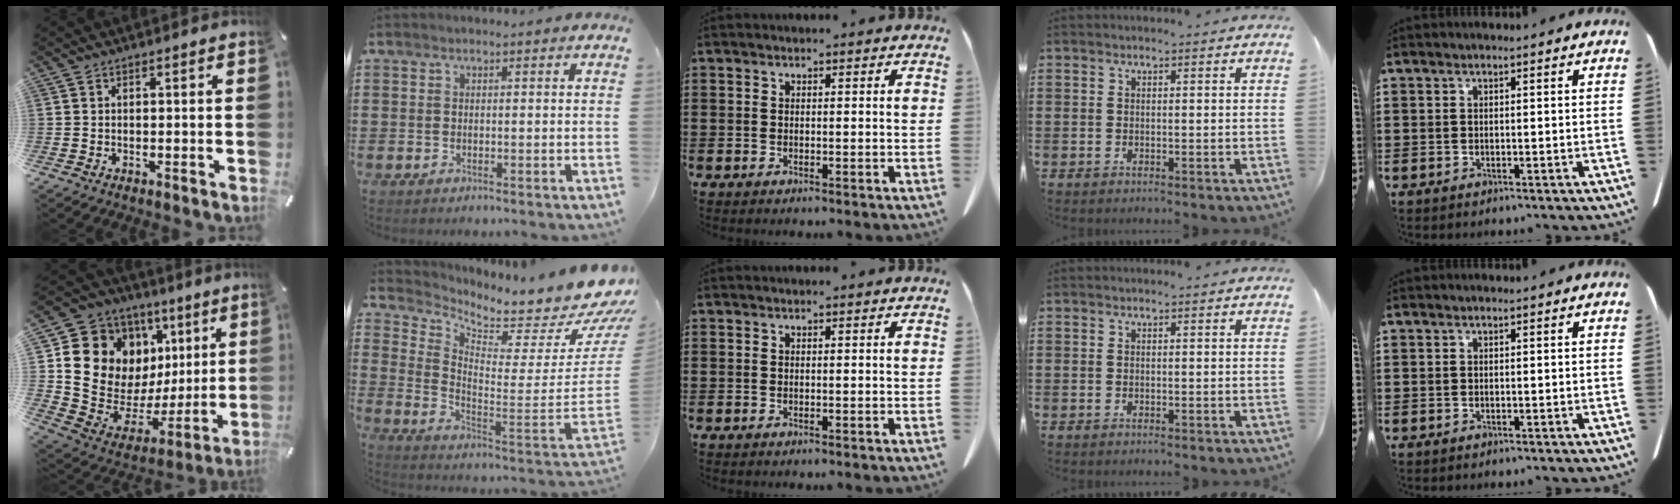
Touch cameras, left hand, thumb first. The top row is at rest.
{"thumb": {"total": 14.0, "force": [4.8, 12.5, 4.0], "torque": [-0.053, -0.065, 0.112]}, "index": {"total": 5.9, "force": [5.2, 0.9, 2.7], "torque": [-0.060, -0.074, 0.077]}}